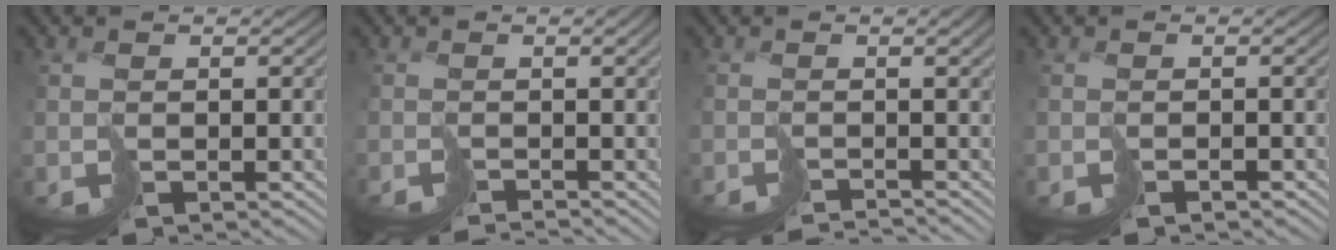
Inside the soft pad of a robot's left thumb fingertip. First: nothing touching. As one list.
[{"total": 2.8, "force": [-2.2, -0.6, 1.6], "torque": [-0.007, -0.004, -0.038]}, {"total": 3.3, "force": [-2.5, -0.5, 2.1], "torque": [-0.012, -0.007, -0.040]}, {"total": 1.1, "force": [-1.1, 0.0, -0.2], "torque": [0.011, -0.001, -0.017]}]